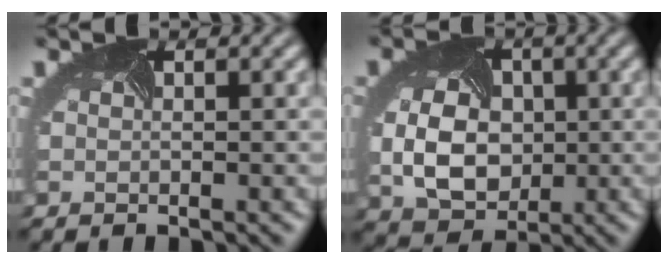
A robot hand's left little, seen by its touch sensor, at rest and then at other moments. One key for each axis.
{"total": 6.9, "fx": -0.4, "fy": 5.2, "fz": 4.6, "tx": -0.093, "ty": -0.014, "tz": 0.000}